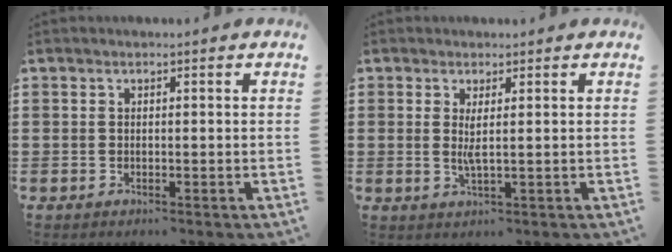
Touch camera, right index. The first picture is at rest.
{"total": 2.3, "force": [0.4, 0.0, 2.2], "torque": [-0.046, -0.007, 0.007]}